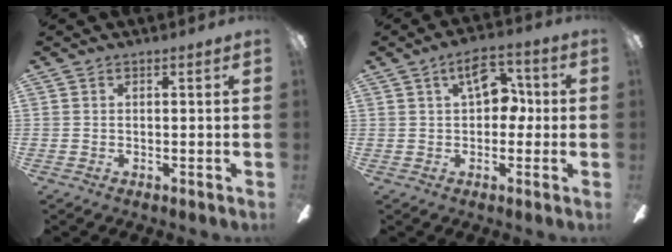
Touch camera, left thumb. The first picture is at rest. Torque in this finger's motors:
{"motor_torque": [-0.31, 0.19, -0.09, -0.27, 0.06]}